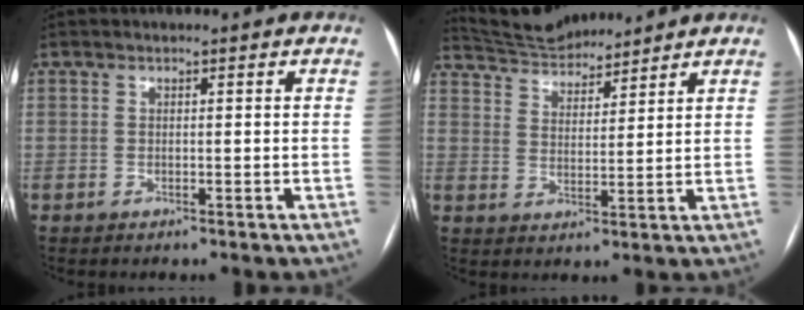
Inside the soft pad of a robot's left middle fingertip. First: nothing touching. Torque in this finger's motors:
{"motor_torque": [-0.03, -0.13, -0.04, 0.00]}